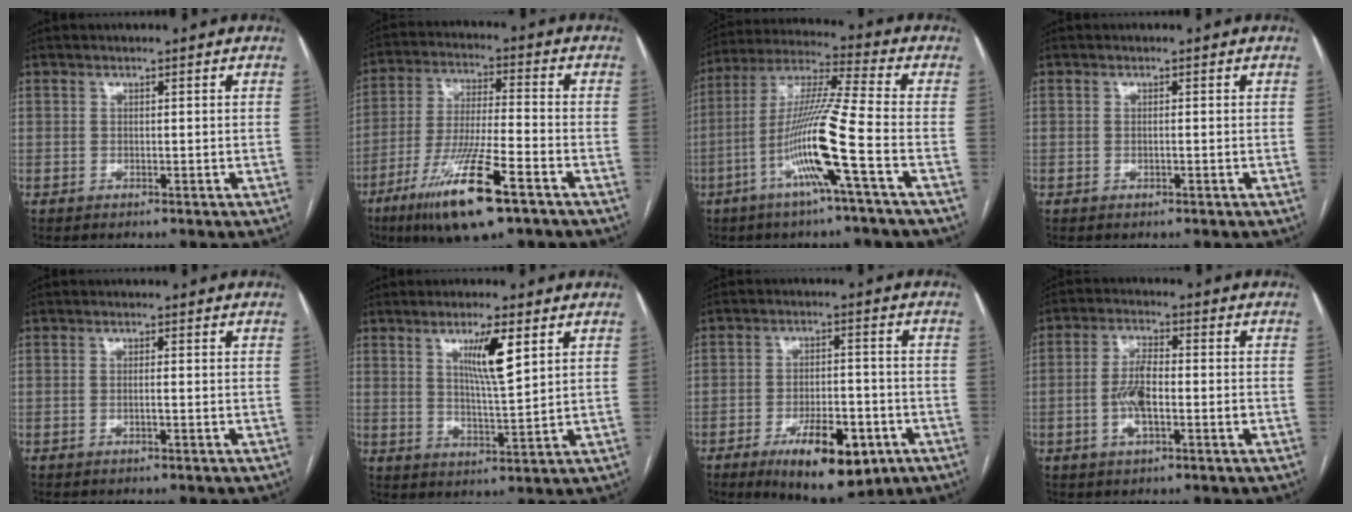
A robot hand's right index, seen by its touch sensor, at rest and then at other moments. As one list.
[{"total": 15.1, "force": [-8.4, 1.7, 12.4], "torque": [-0.250, -0.031, -0.150]}, {"total": 13.7, "force": [-5.0, -1.5, 12.7], "torque": [-0.251, -0.002, -0.101]}, {"total": 0.5, "force": [-0.1, 0.1, 0.5], "torque": [-0.010, 0.000, 0.000]}, {"total": 1.0, "force": [-0.3, 0.0, 0.9], "torque": [-0.017, 0.001, -0.005]}, {"total": 7.2, "force": [3.1, 0.4, 6.5], "torque": [-0.116, -0.007, 0.055]}, {"total": 12.5, "force": [-6.3, 4.6, 9.8], "torque": [-0.153, -0.004, -0.089]}, {"total": 6.2, "force": [-1.5, 2.0, 5.7], "torque": [-0.121, 0.007, -0.029]}]